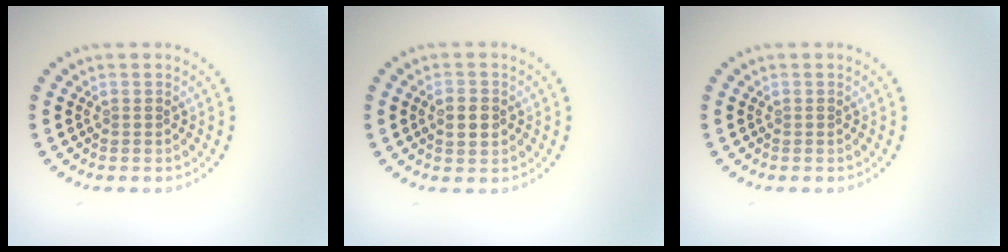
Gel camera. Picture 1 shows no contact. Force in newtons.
{"total": 2.0, "press": 2.0, "slide": 0.1}
{"total": 0.0}